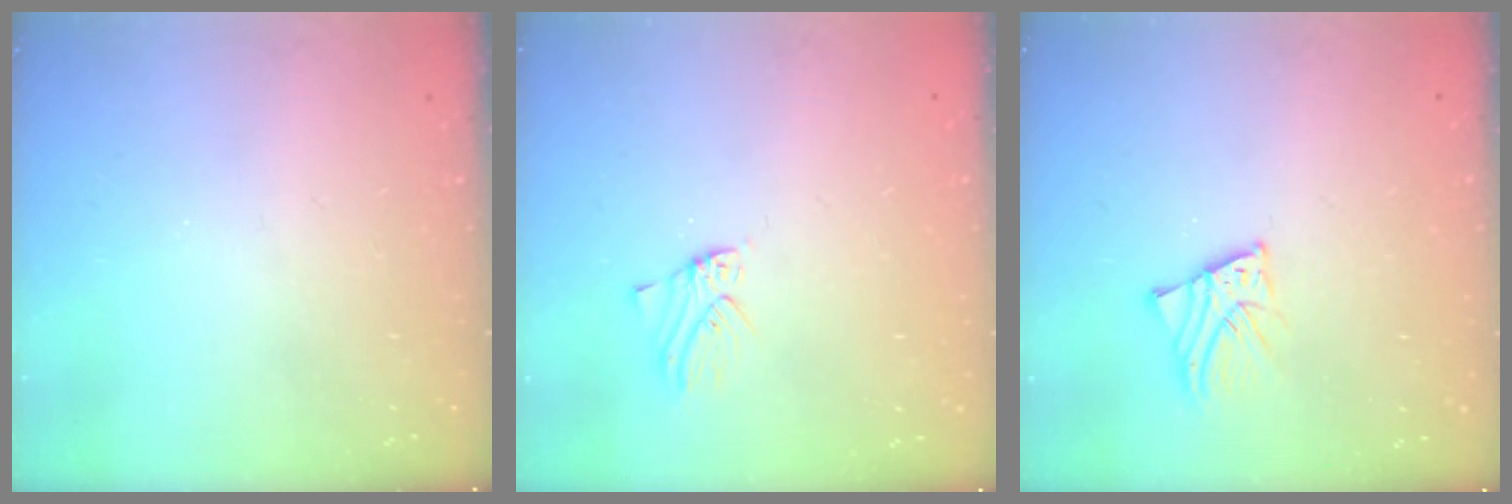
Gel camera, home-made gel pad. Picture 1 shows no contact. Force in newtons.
{"total": 1.7, "press": 1.7, "slide": 0.2}
{"total": 2.9, "press": 2.9, "slide": 0.2}